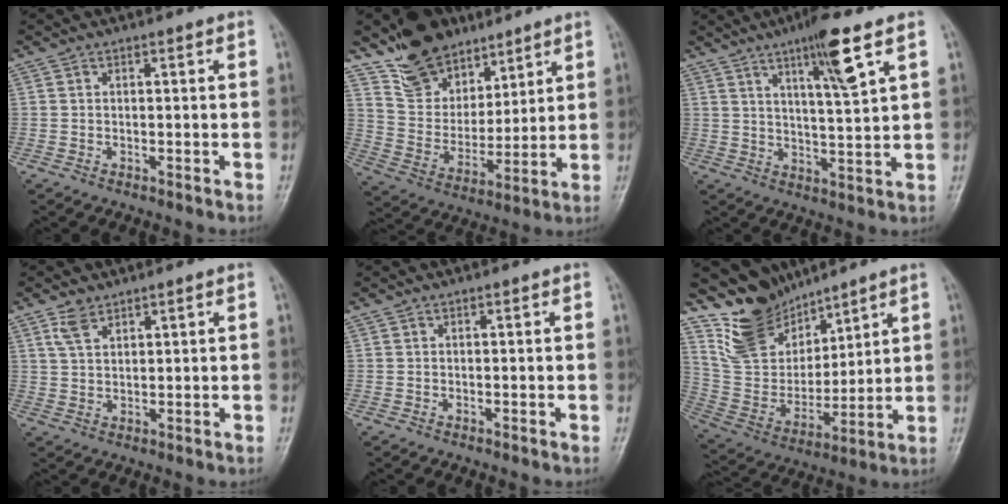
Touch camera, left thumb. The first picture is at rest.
{"total": 15.1, "force": [10.8, 9.1, 5.4], "torque": [-0.048, -0.059, 0.204]}
{"total": 9.8, "force": [5.4, 0.7, 8.1], "torque": [-0.137, -0.031, 0.091]}
{"total": 3.5, "force": [2.3, 1.8, 1.8], "torque": [-0.033, -0.007, 0.054]}
{"total": 0.0}
{"total": 14.3, "force": [11.4, 7.7, 3.7], "torque": [-0.031, -0.080, 0.234]}